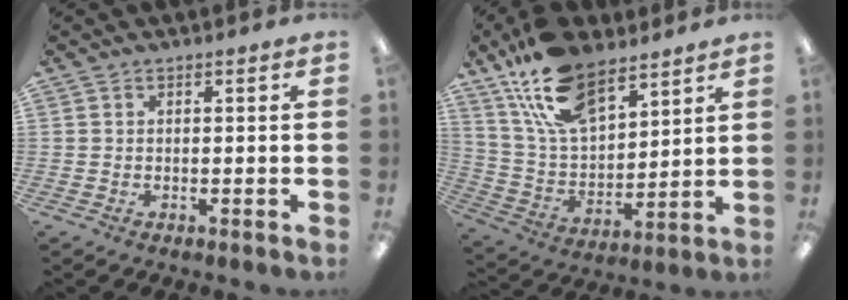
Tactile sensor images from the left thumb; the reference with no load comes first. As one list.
[{"total": 19.0, "force": [12.7, 9.3, 10.7], "torque": [-0.214, -0.051, 0.233]}]